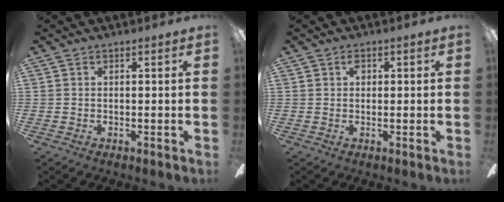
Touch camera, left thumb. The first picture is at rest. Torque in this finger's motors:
{"motor_torque": [0.17, 0.21, 0.25, -0.24, 0.01]}